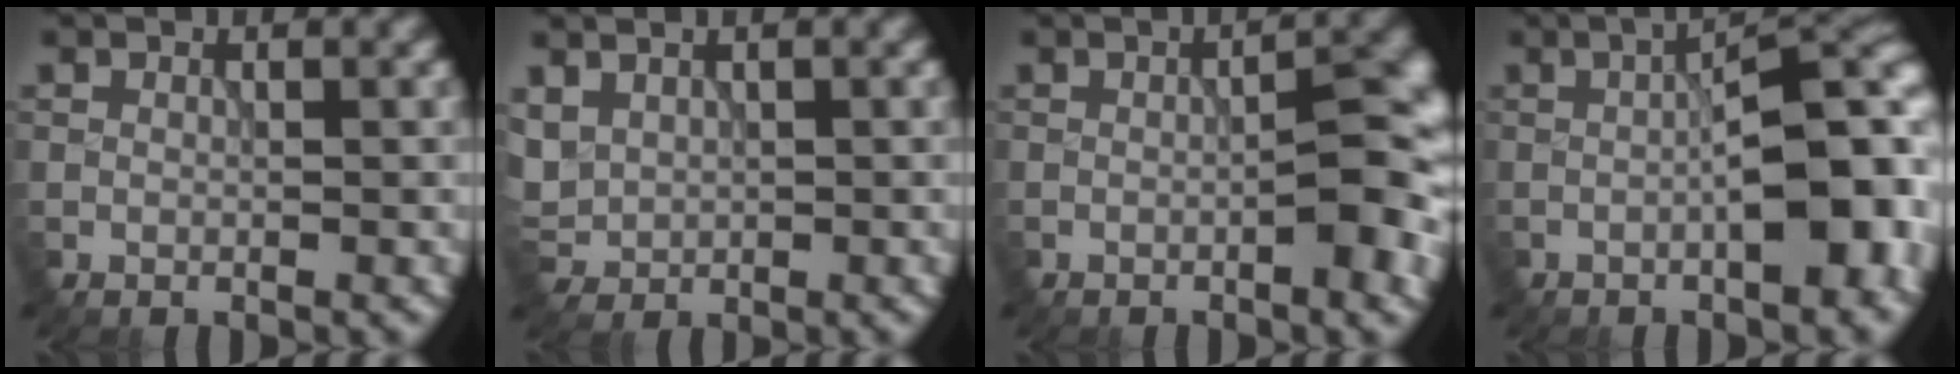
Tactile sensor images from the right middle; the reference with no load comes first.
{"total": 2.6, "force": [1.0, 2.1, 1.2], "torque": [-0.035, -0.001, 0.026]}
{"total": 5.8, "force": [-0.6, 1.5, 5.5], "torque": [-0.064, -0.002, -0.003]}
{"total": 8.5, "force": [-0.8, 2.8, 8.0], "torque": [-0.098, 0.005, -0.011]}